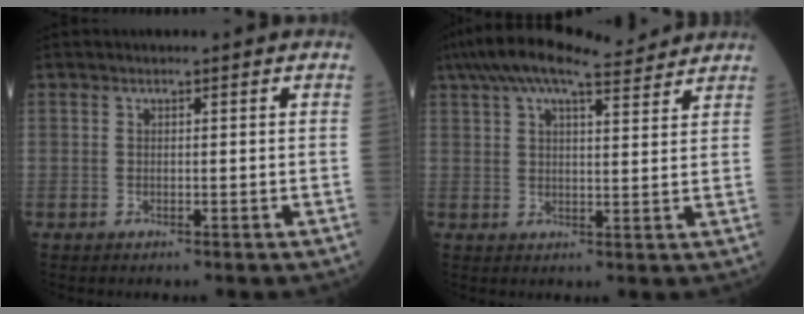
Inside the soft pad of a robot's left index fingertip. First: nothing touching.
{"total": 12.8, "force": [10.9, 2.1, 6.4], "torque": [-0.124, 0.039, 0.165]}